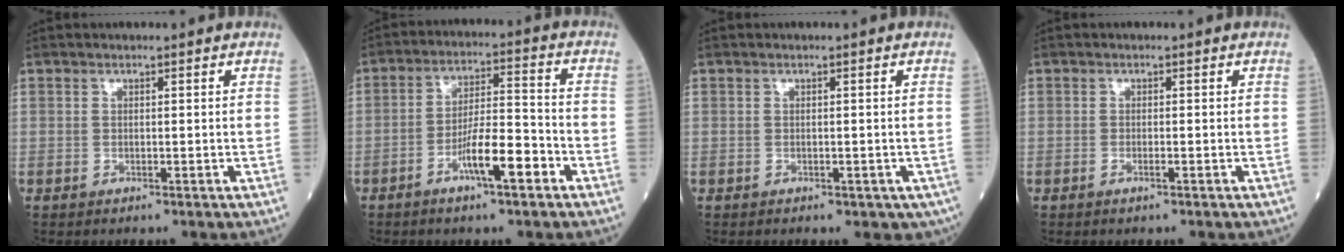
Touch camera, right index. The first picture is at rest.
{"total": 8.2, "force": [-4.1, 1.2, 7.0], "torque": [-0.125, 0.005, -0.070]}
{"total": 3.1, "force": [-1.8, 1.9, 1.7], "torque": [-0.009, -0.002, -0.020]}
{"total": 0.6, "force": [-0.3, 0.0, 0.5], "torque": [-0.011, -0.001, -0.003]}